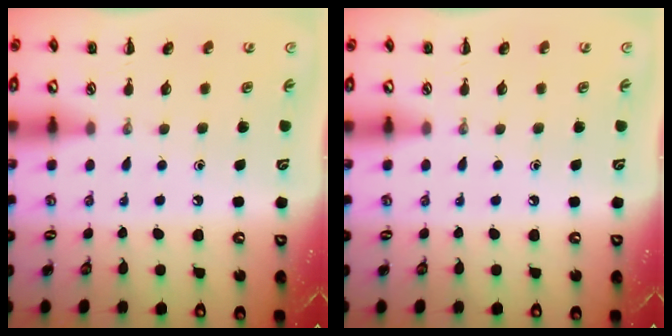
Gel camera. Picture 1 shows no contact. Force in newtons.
{"total": 0.0}